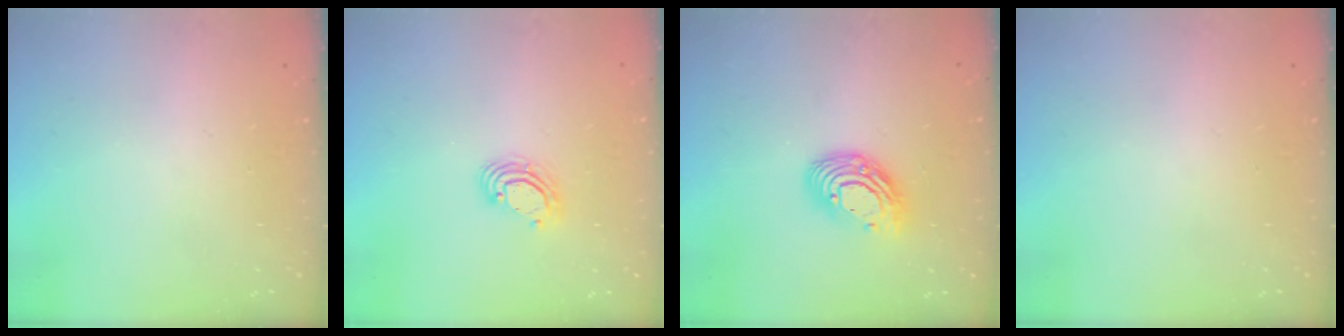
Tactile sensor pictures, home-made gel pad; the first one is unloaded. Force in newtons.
{"total": 6.1, "press": 6.1, "slide": 0.5}
{"total": 12.2, "press": 12.1, "slide": 1.1}
{"total": 0.0}